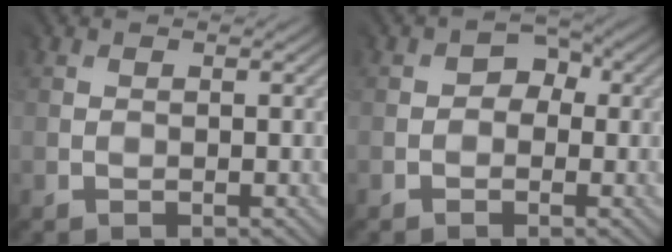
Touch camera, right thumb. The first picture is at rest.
{"total": 2.4, "force": [-0.2, 2.2, 1.0], "torque": [-0.006, 0.001, -0.012]}